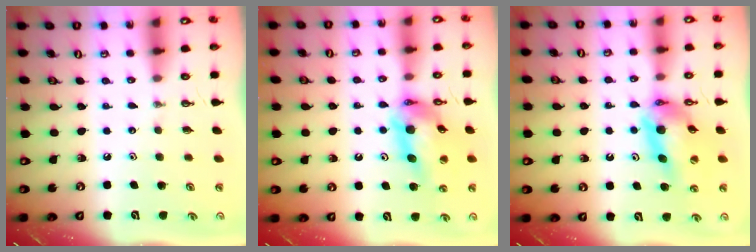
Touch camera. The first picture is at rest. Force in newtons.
{"total": 14.4, "press": 14.3, "slide": 1.2}
{"total": 12.8, "press": 12.8, "slide": 1.2}